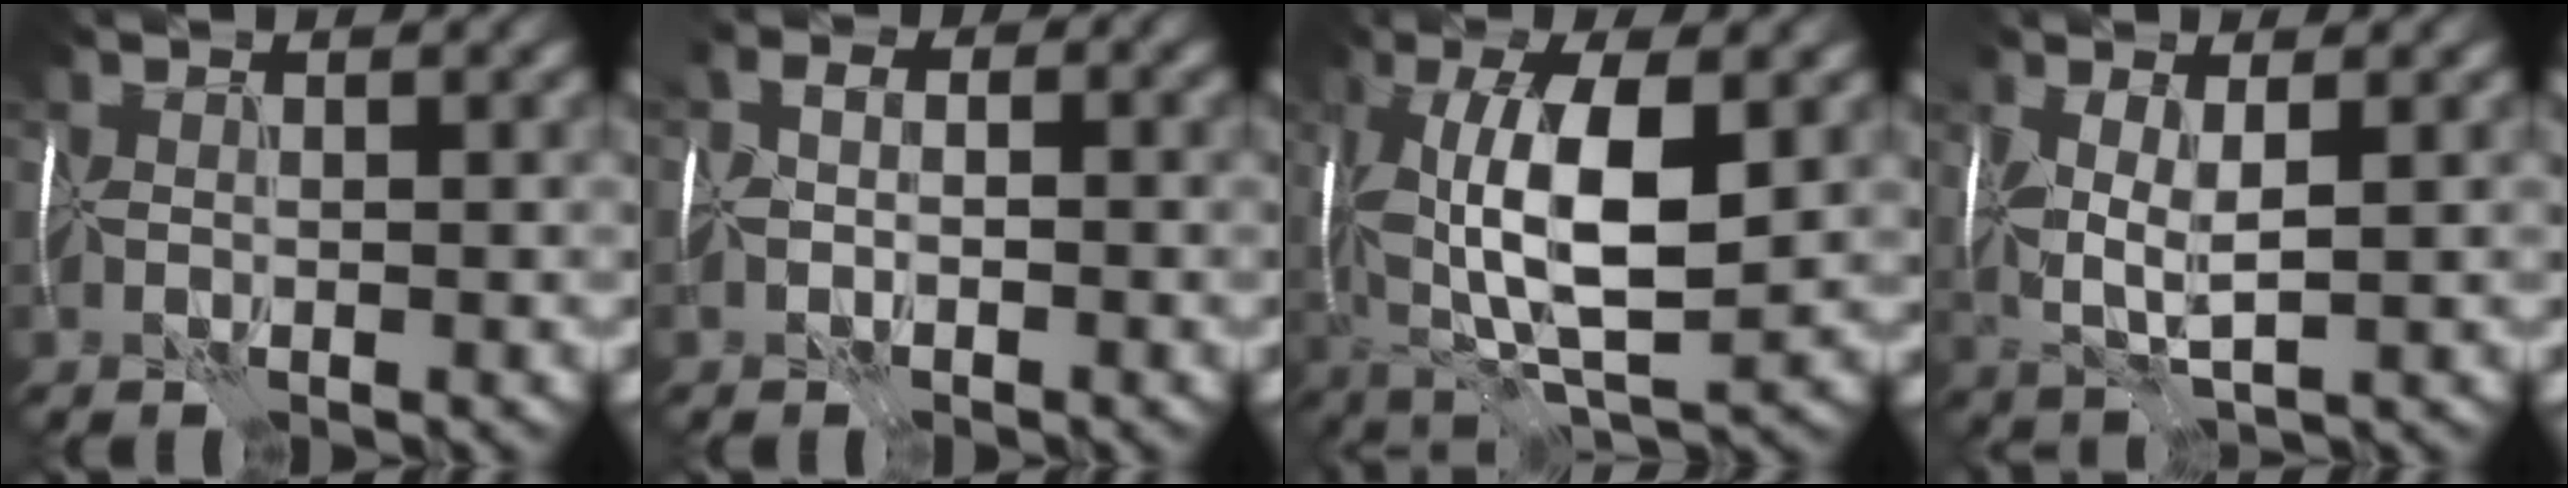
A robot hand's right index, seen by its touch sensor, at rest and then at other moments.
{"total": 1.0, "force": [-0.6, 0.8, 0.3], "torque": [-0.005, 0.012, -0.011]}
{"total": 10.0, "force": [1.5, 3.7, 9.1], "torque": [-0.178, 0.002, 0.027]}
{"total": 2.1, "force": [0.8, 0.3, 1.9], "torque": [-0.065, 0.002, 0.017]}